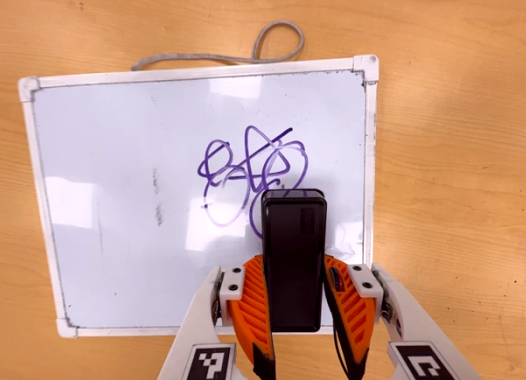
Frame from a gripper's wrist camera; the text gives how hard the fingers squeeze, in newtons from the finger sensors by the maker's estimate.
{"total": 4.2, "left": 2.9, "right": 5.4}